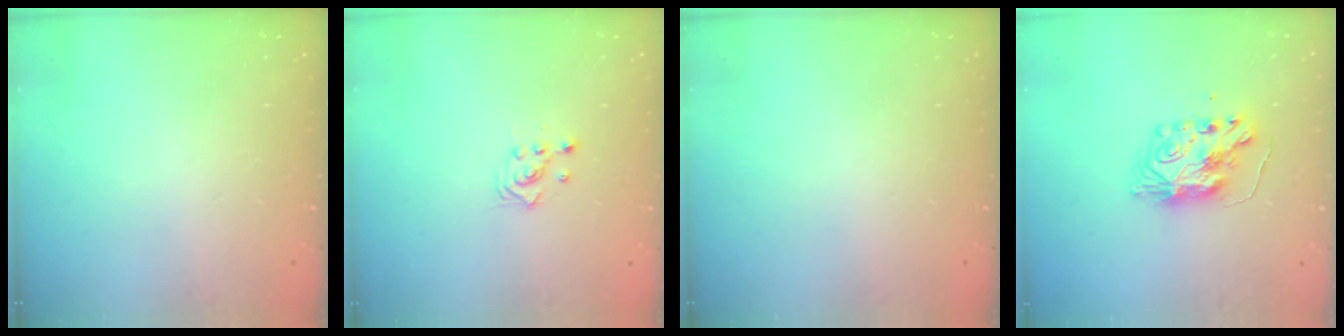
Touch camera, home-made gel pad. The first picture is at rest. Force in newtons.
{"total": 2.5, "press": 2.5, "slide": 0.3}
{"total": 0.0}
{"total": 9.1, "press": 9.0, "slide": 0.9}